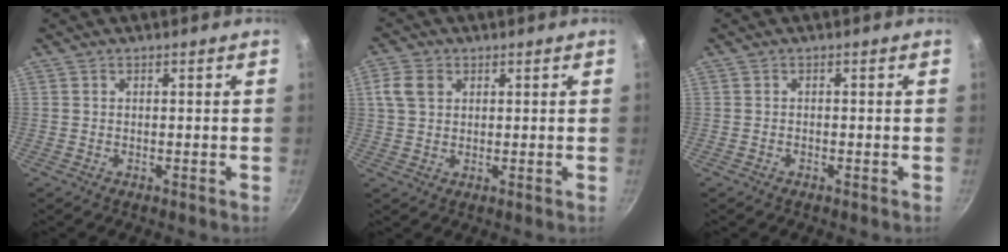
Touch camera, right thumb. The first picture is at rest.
{"total": 4.2, "force": [1.6, 3.1, 2.3], "torque": [-0.035, 0.001, 0.031]}
{"total": 1.0, "force": [-0.4, -0.7, -0.6], "torque": [0.004, 0.002, -0.005]}